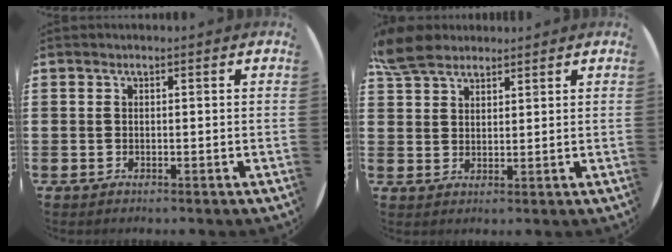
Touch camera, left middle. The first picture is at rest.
{"total": 5.5, "force": [4.8, 2.1, 1.7], "torque": [-0.040, -0.006, 0.092]}